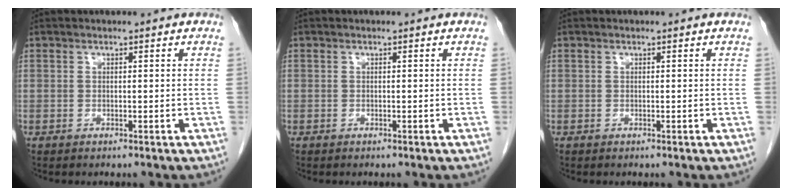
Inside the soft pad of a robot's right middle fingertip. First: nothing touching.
{"total": 0.0}
{"total": 0.0}